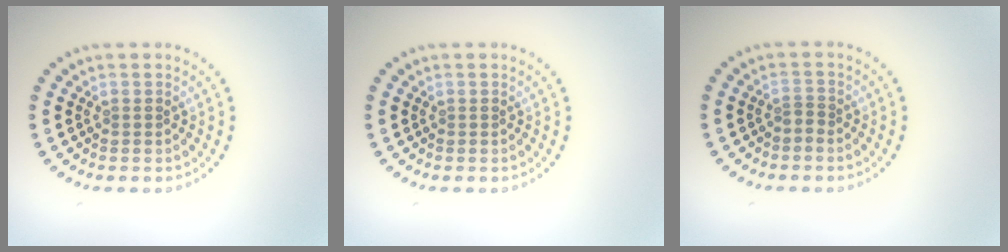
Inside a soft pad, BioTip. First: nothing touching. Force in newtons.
{"total": 0.0}
{"total": 0.7, "press": 0.4, "slide": 0.6}